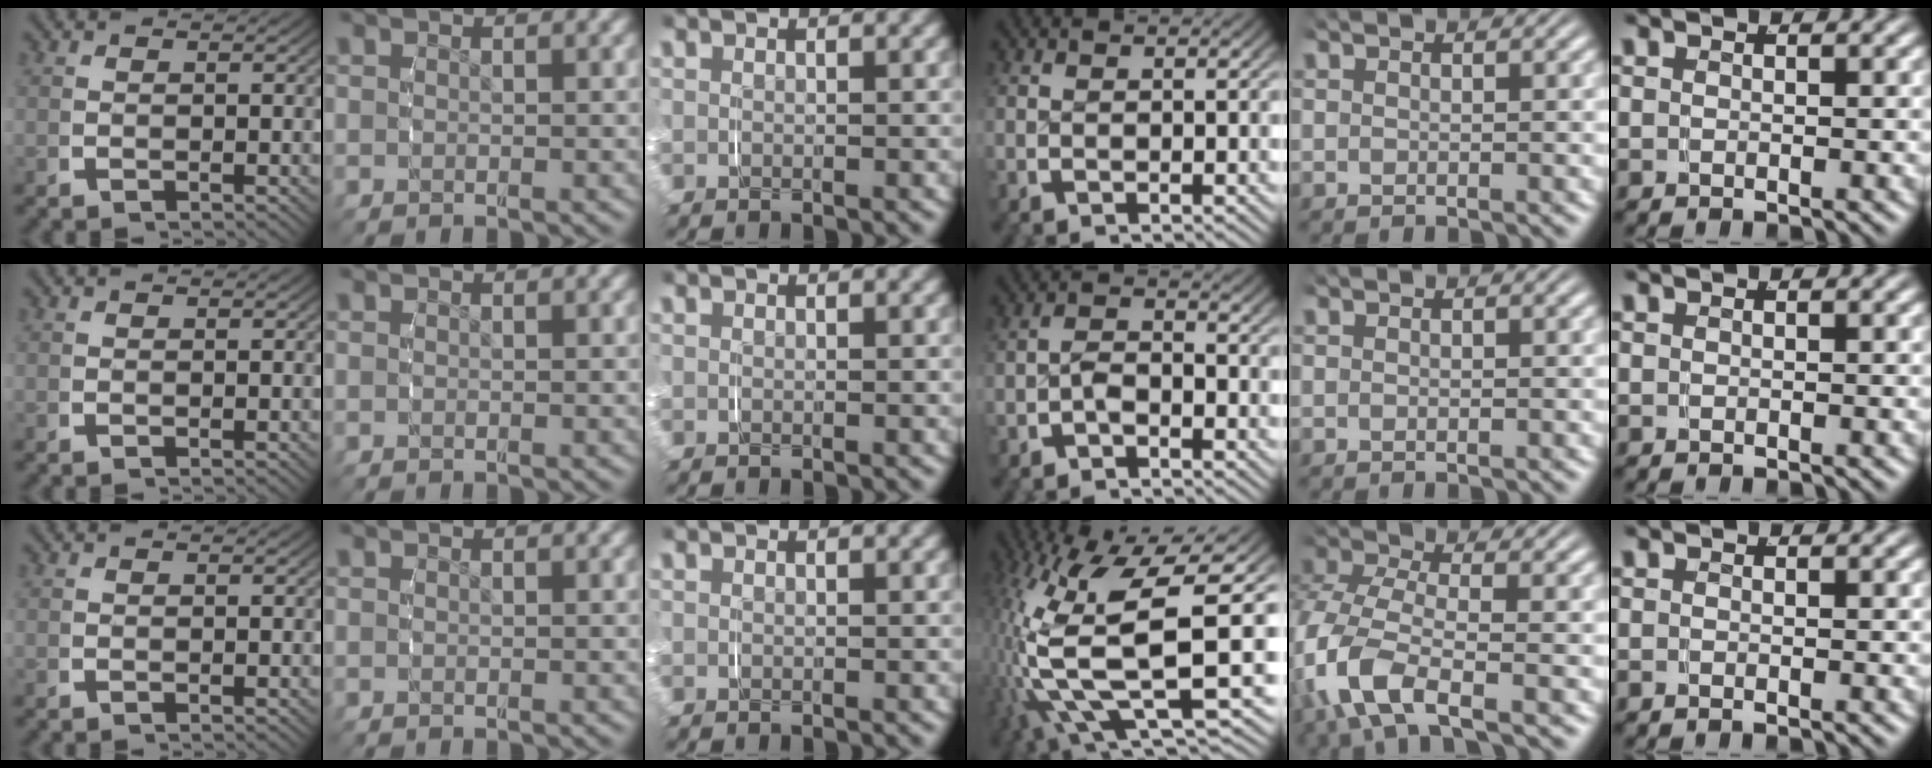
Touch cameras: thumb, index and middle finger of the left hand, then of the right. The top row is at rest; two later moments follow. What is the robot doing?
{"motion": "grasp_and_lifting", "object": "shoes"}